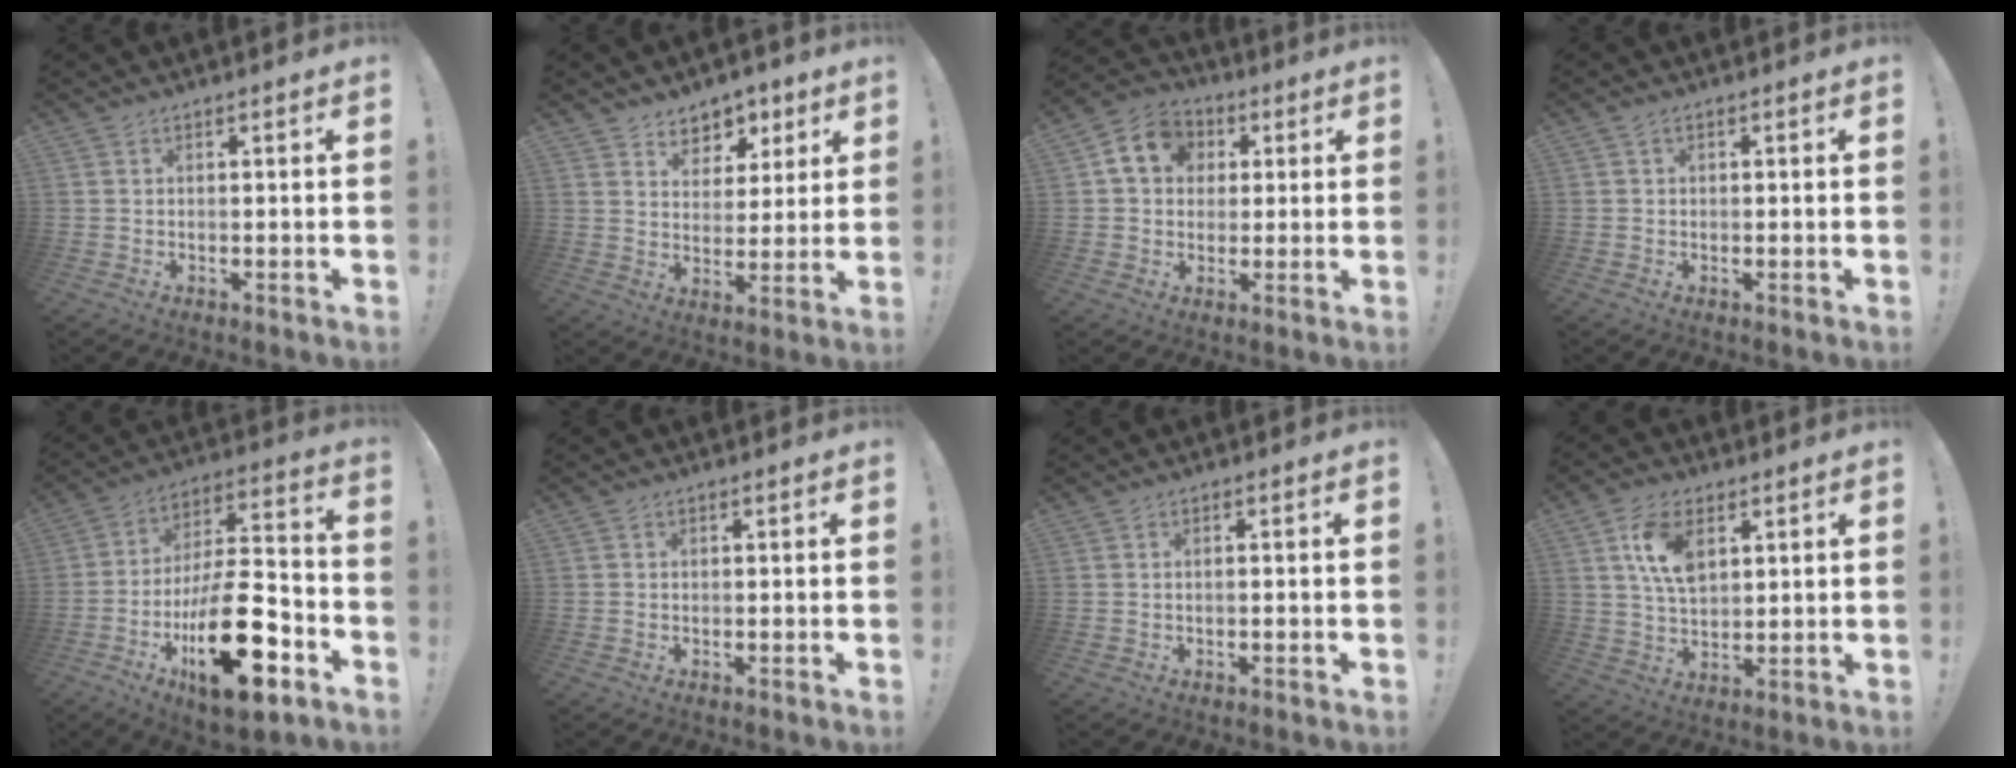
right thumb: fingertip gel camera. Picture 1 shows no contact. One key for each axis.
{"total": 7.3, "fx": 4.7, "fy": 5.6, "fz": 0.9, "tx": -0.005, "ty": -0.042, "tz": 0.093}
{"total": 10.8, "fx": 2.9, "fy": 9.2, "fz": 4.9, "tx": -0.071, "ty": 0.005, "tz": 0.060}
{"total": 1.0, "fx": 0.1, "fy": 0.8, "fz": 0.6, "tx": -0.018, "ty": 0.007, "tz": 0.003}
{"total": 25.4, "fx": -9.9, "fy": 10.3, "fz": 21.0, "tx": -0.355, "ty": 0.061, "tz": -0.151}
{"total": 0.6, "fx": -0.3, "fy": 0.4, "fz": 0.3, "tx": -0.011, "ty": 0.005, "tz": -0.004}
{"total": 1.0, "fx": -0.6, "fy": 0.0, "fz": 0.8, "tx": -0.022, "ty": 0.004, "tz": -0.009}
{"total": 11.1, "fx": 4.5, "fy": 6.8, "fz": 7.4, "tx": -0.127, "ty": -0.005, "tz": 0.082}